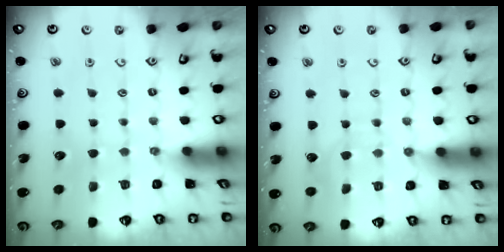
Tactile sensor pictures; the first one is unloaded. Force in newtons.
{"total": 6.1, "press": 6.1, "slide": 0.4}